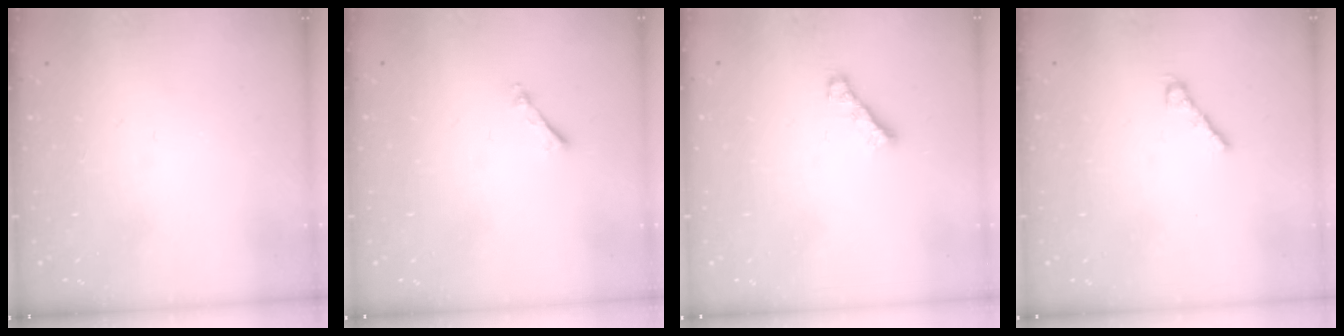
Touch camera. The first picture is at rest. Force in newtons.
{"total": 1.0, "press": 1.0, "slide": 0.2}
{"total": 1.9, "press": 1.8, "slide": 0.6}
{"total": 4.1, "press": 4.1, "slide": 0.9}